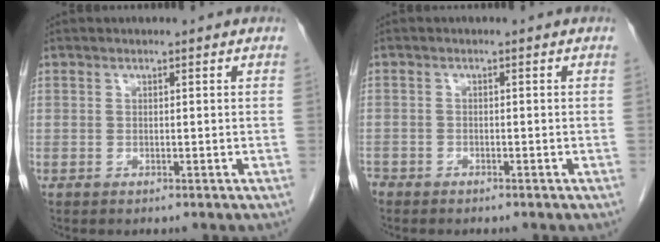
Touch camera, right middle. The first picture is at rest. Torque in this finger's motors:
{"motor_torque": [0.99, -1.15, 0.13, -0.12]}